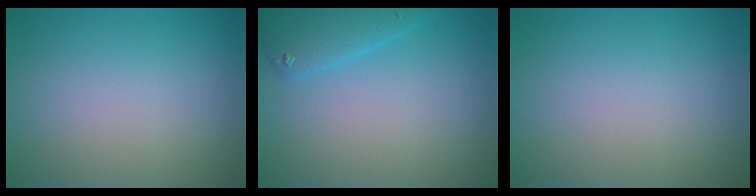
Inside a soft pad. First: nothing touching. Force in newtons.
{"total": 2.9, "press": 2.9, "slide": 0.2}
{"total": 0.0}